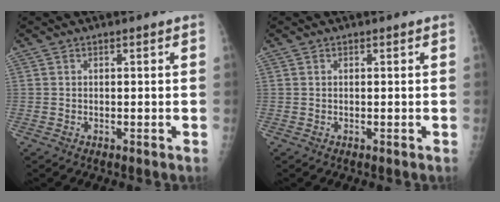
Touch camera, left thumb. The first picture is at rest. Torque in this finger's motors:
{"motor_torque": [-0.10, 0.10, 0.00, 0.01, 0.00]}